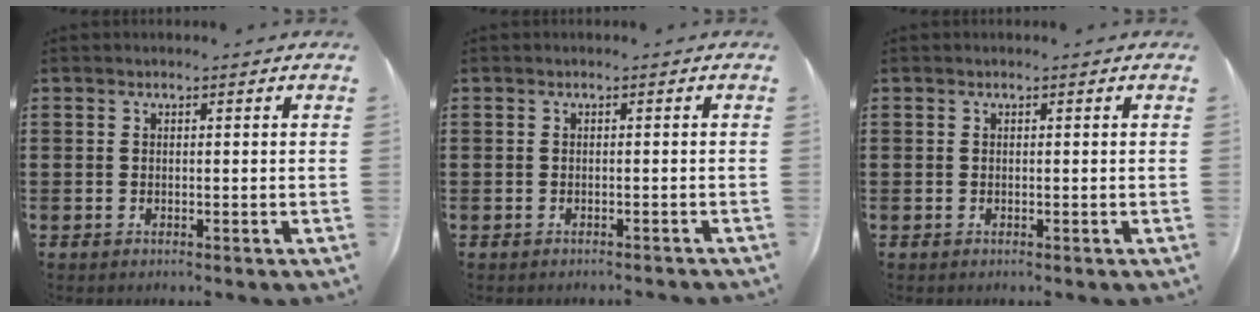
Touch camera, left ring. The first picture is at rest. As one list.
[{"total": 0.6, "force": [-0.6, 0.0, 0.2], "torque": [-0.005, -0.002, -0.012]}, {"total": 0.0}]